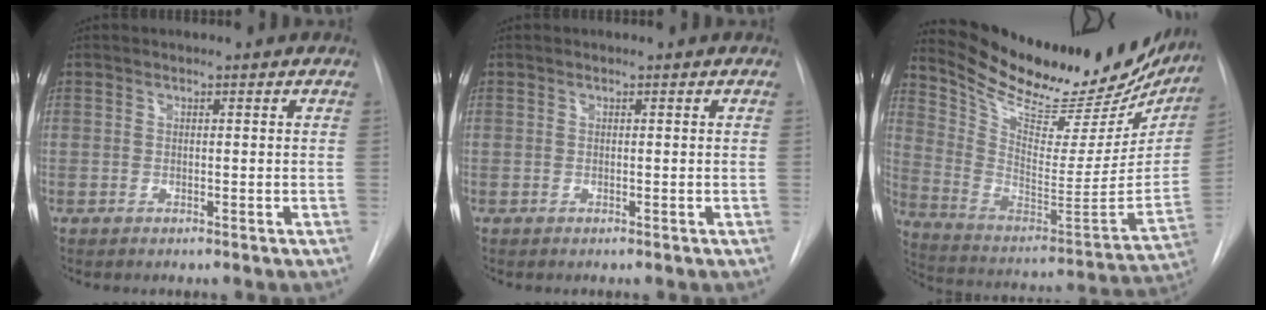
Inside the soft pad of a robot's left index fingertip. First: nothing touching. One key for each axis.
{"total": 0.0}
{"total": 30.5, "fx": 26.0, "fy": 8.9, "fz": 13.2, "tx": -0.219, "ty": -0.052, "tz": 0.368}